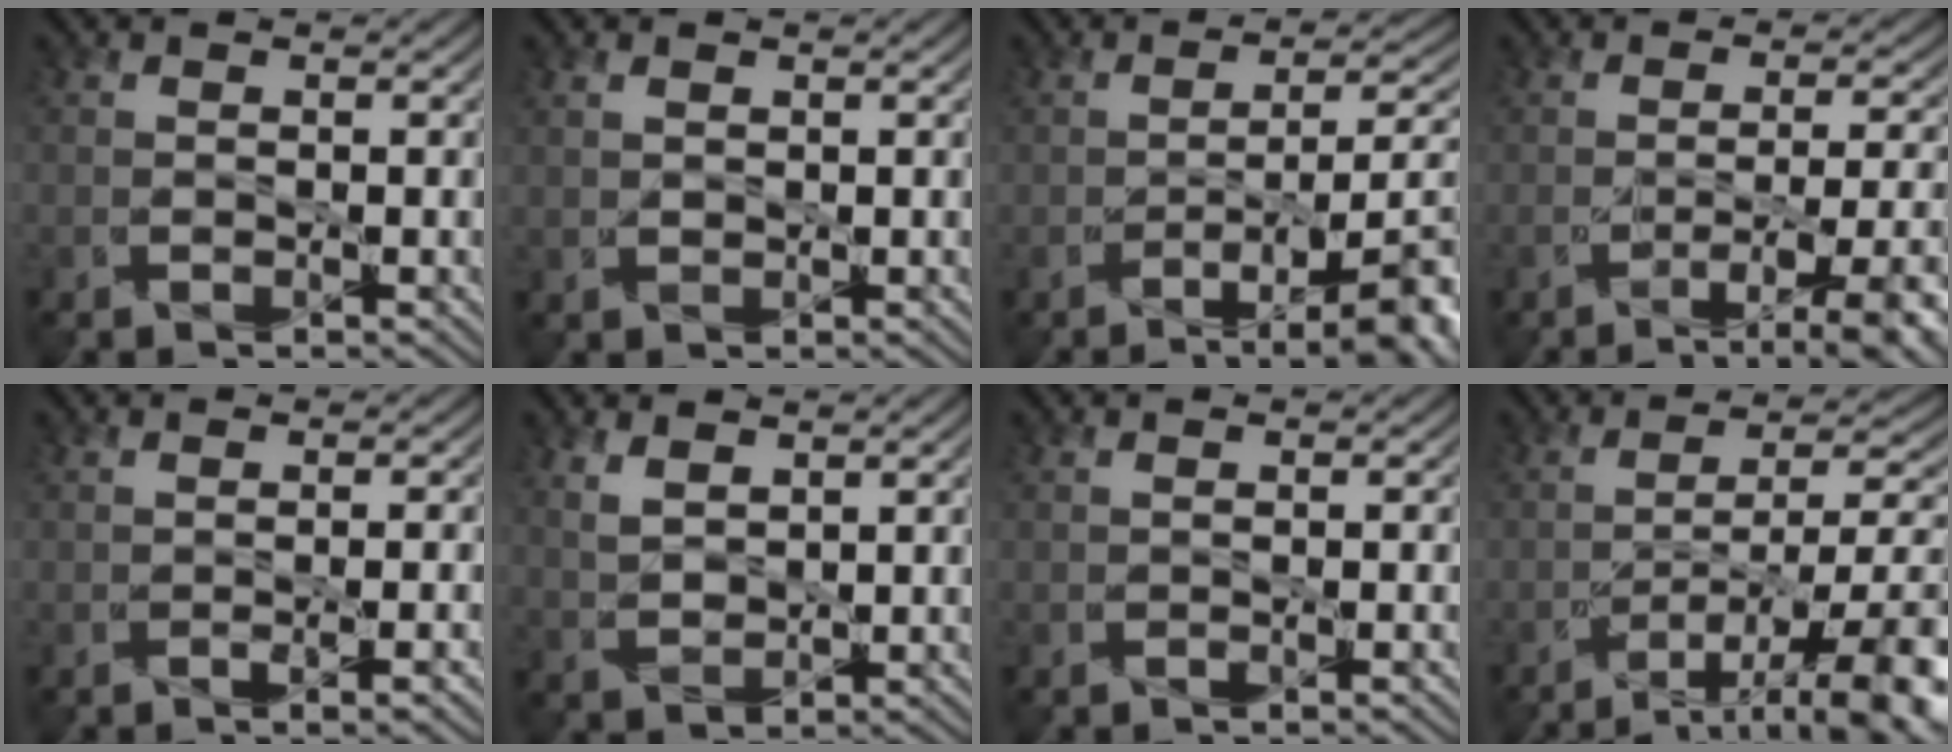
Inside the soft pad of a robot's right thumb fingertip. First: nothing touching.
{"total": 0.9, "force": [0.8, 0.4, -0.2], "torque": [0.006, 0.003, 0.019]}
{"total": 10.2, "force": [-5.1, 2.6, 8.5], "torque": [-0.122, 0.004, -0.071]}
{"total": 8.5, "force": [-4.6, 2.1, 6.9], "torque": [-0.093, 0.001, -0.056]}
{"total": 2.4, "force": [-0.9, 0.4, 2.2], "torque": [-0.031, -0.001, -0.008]}
{"total": 3.0, "force": [2.5, 1.2, 1.0], "torque": [-0.029, 0.001, 0.058]}
{"total": 0.6, "force": [-0.3, 0.1, 0.5], "torque": [-0.005, -0.001, 0.000]}
{"total": 13.0, "force": [-7.2, 3.7, 10.3], "torque": [-0.144, 0.001, -0.106]}